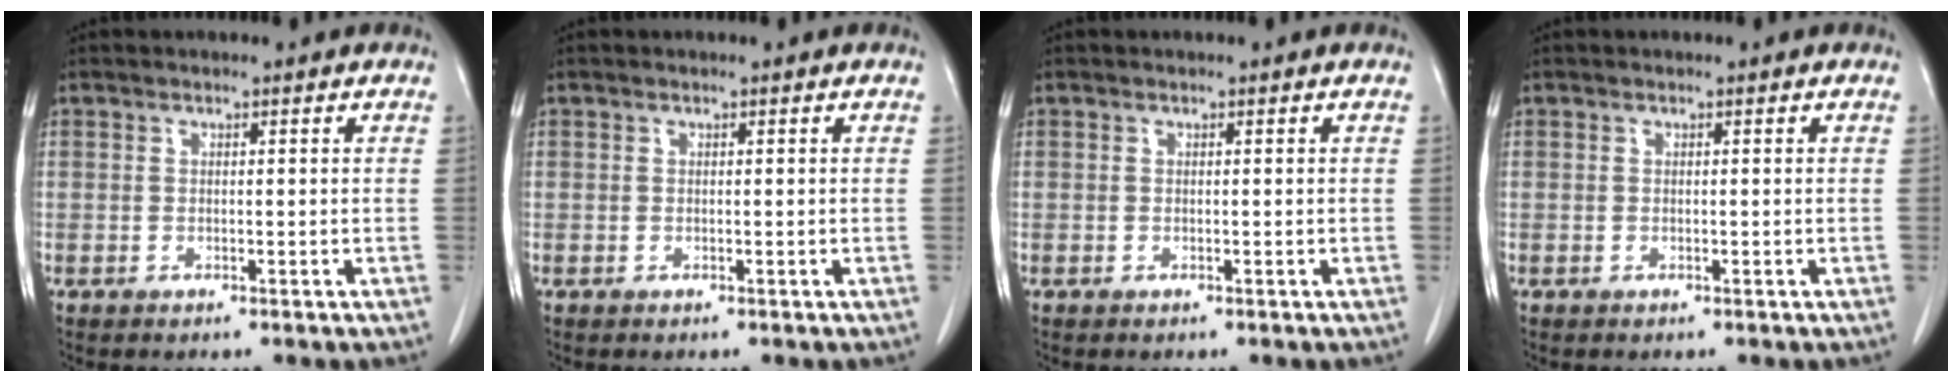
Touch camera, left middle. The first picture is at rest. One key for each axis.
{"total": 0.0}
{"total": 0.0}
{"total": 0.0}